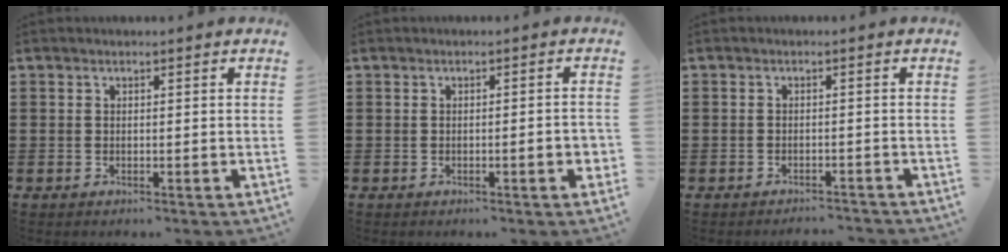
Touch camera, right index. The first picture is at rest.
{"total": 2.6, "force": [-0.6, 0.2, 2.5], "torque": [-0.039, -0.003, -0.010]}
{"total": 1.9, "force": [-1.9, 0.2, -0.2], "torque": [-0.002, 0.003, -0.044]}